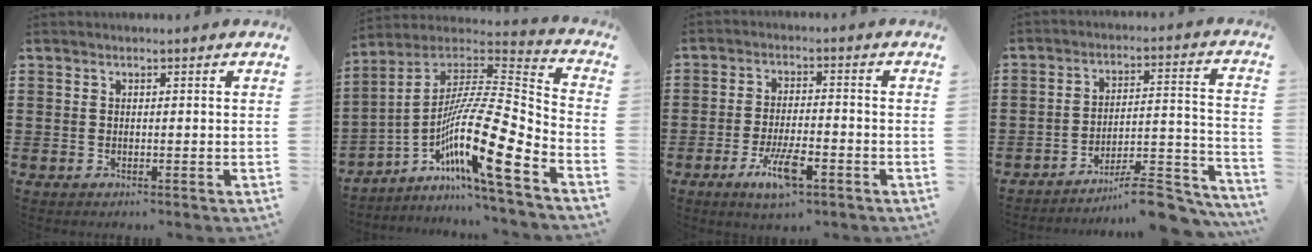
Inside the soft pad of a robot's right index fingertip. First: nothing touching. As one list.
[{"total": 16.1, "force": [-7.5, 2.1, 14.1], "torque": [-0.267, -0.018, -0.144]}, {"total": 7.3, "force": [-3.7, 2.1, 5.9], "torque": [-0.125, -0.007, -0.068]}, {"total": 9.5, "force": [-8.4, 1.4, 4.1], "torque": [-0.050, 0.027, -0.157]}]